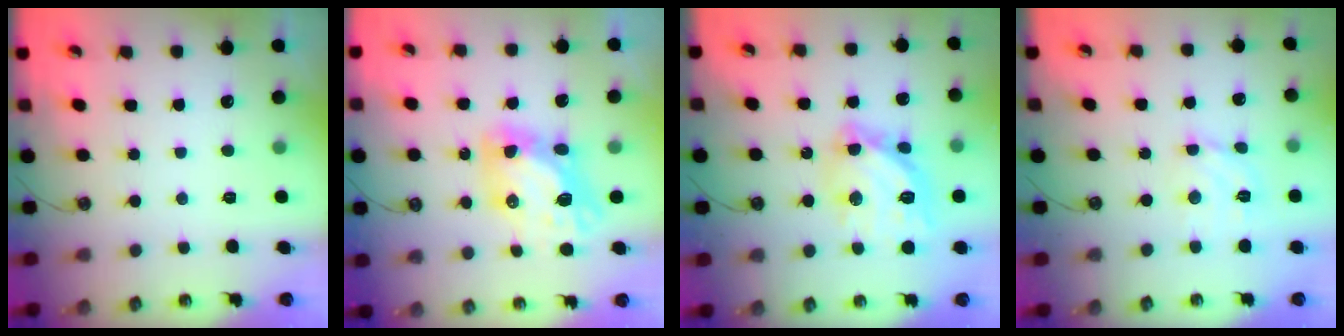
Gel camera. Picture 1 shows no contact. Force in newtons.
{"total": 12.3, "press": 12.3, "slide": 1.4}
{"total": 14.4, "press": 14.4, "slide": 1.4}
{"total": 6.8, "press": 6.8, "slide": 0.5}